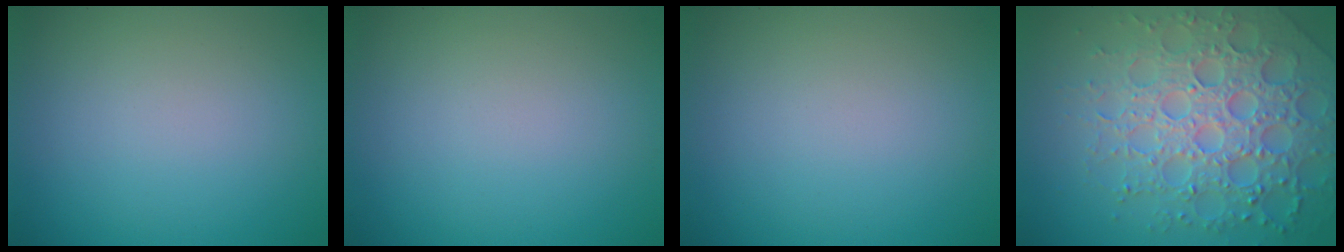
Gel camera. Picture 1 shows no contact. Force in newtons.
{"total": 0.0}
{"total": 0.0}
{"total": 7.3, "press": 7.1, "slide": 1.7}